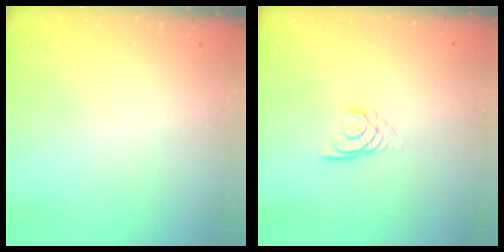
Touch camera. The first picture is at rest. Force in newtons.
{"total": 1.3, "press": 1.3, "slide": 0.2}